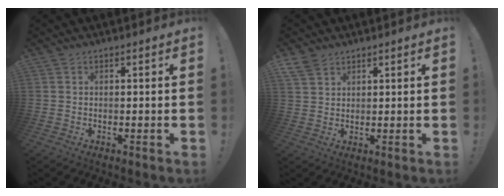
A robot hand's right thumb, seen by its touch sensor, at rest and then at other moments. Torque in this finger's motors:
{"motor_torque": [-0.06, 0.06, -0.03, 0.05, 0.02]}